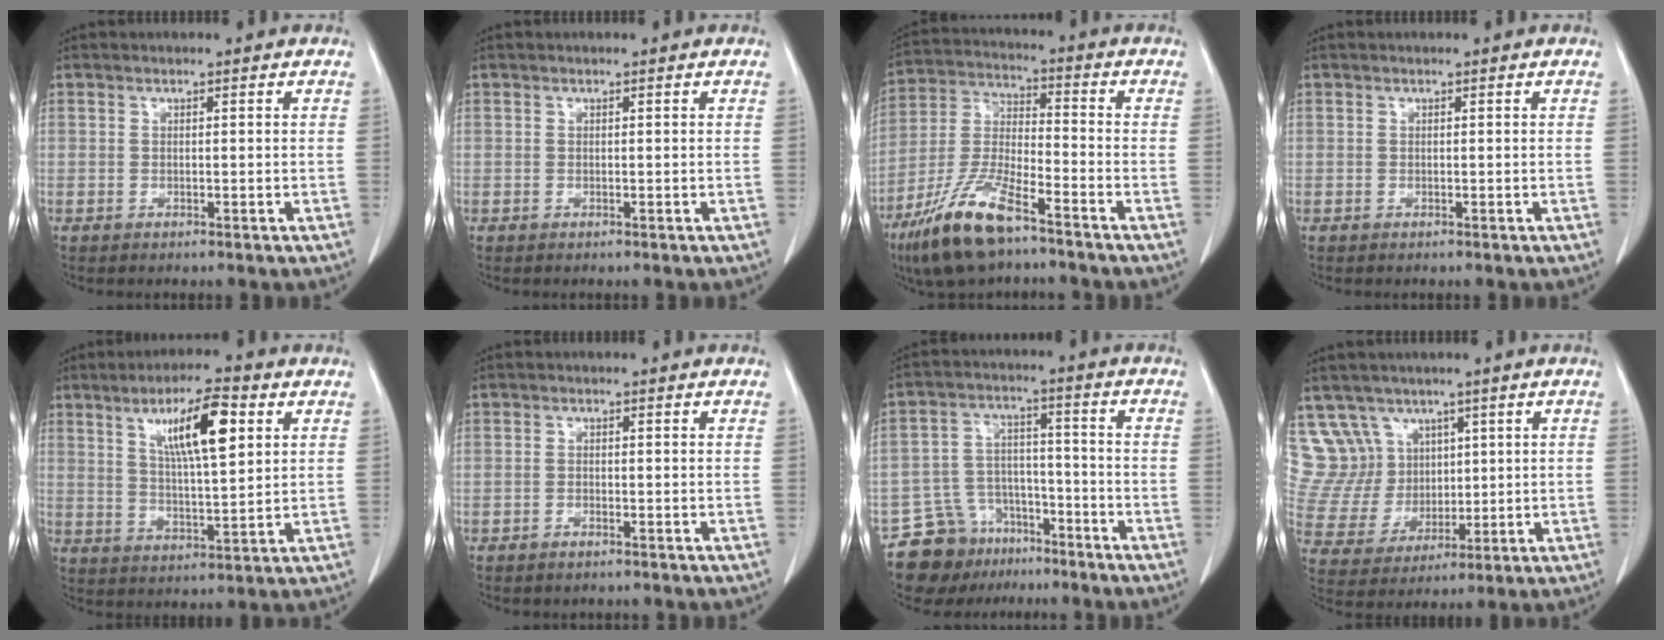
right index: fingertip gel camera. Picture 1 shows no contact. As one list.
[{"total": 0.0}, {"total": 13.6, "force": [-9.0, 3.0, 9.8], "torque": [-0.210, -0.023, -0.171]}, {"total": 0.0}, {"total": 10.7, "force": [4.4, 1.8, 9.5], "torque": [-0.164, 0.007, 0.076]}, {"total": 1.1, "force": [-0.9, 0.4, 0.5], "torque": [-0.011, 0.000, -0.012]}, {"total": 10.0, "force": [-7.6, 6.3, 1.5], "torque": [-0.029, 0.040, -0.123]}, {"total": 10.1, "force": [5.9, 8.2, 0.7], "torque": [-0.029, 0.042, 0.132]}]